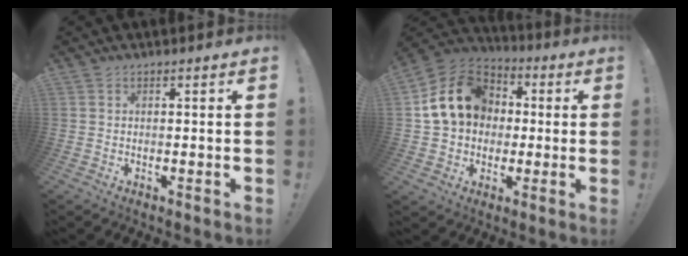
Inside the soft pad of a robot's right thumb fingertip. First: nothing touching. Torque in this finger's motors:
{"motor_torque": [0.53, 0.52, 0.53, -0.12, 0.34]}